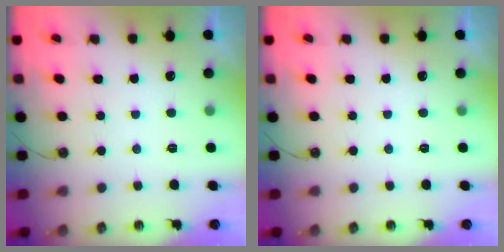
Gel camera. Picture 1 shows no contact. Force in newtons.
{"total": 0.0}